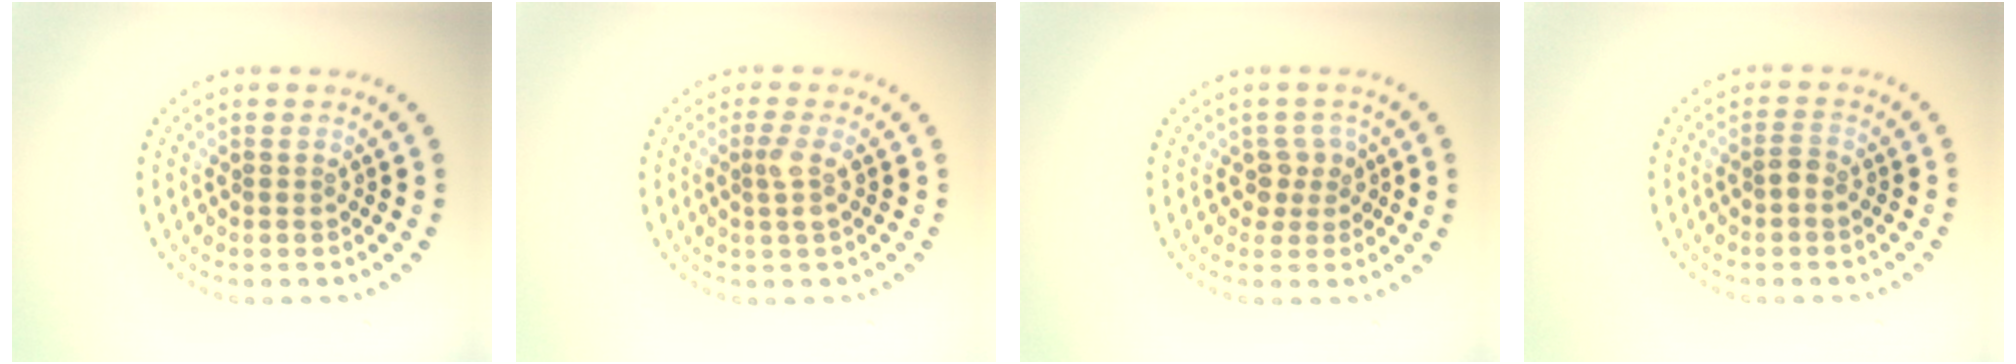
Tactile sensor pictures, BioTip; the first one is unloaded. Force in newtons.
{"total": 1.5, "press": 1.2, "slide": 0.9}
{"total": 1.9, "press": 1.5, "slide": 1.1}
{"total": 0.9, "press": 0.8, "slide": 0.3}